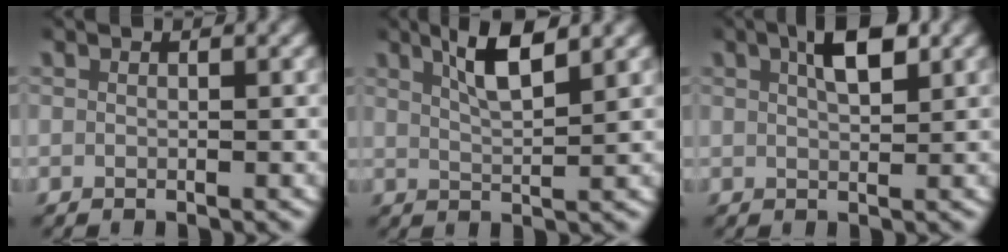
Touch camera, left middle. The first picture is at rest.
{"total": 4.2, "force": [2.6, 0.7, 3.2], "torque": [-0.064, 0.003, 0.044]}
{"total": 3.9, "force": [1.8, 1.3, 3.2], "torque": [-0.044, 0.009, 0.028]}